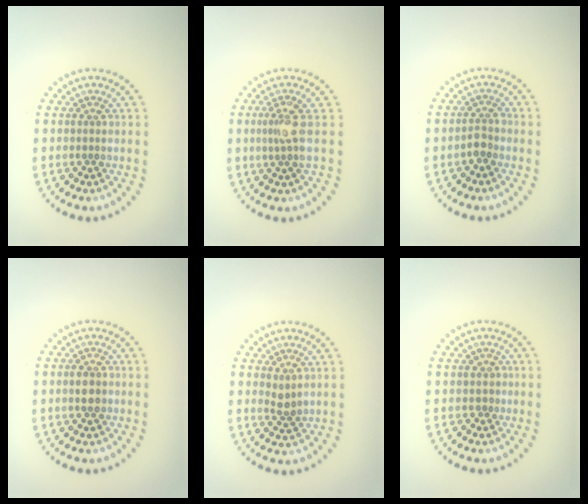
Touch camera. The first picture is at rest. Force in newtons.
{"total": 2.1, "press": 1.5, "slide": 1.4}
{"total": 1.5, "press": 1.2, "slide": 0.9}
{"total": 1.6, "press": 1.6, "slide": 0.1}
{"total": 1.3, "press": 1.0, "slide": 0.8}
{"total": 0.6, "press": 0.3, "slide": 0.6}